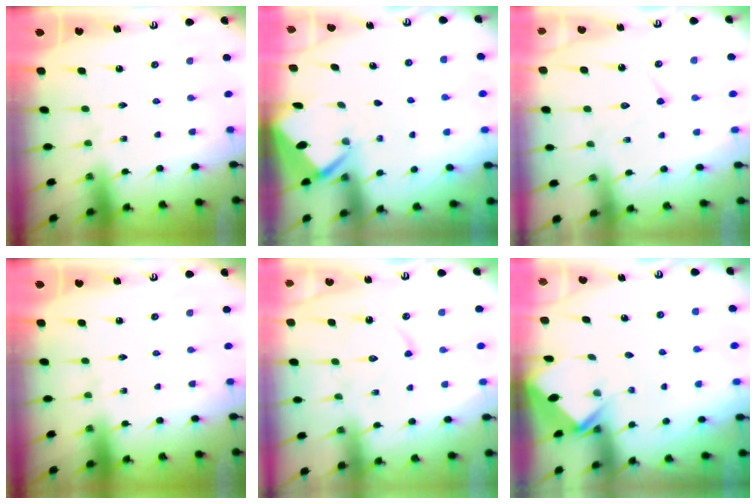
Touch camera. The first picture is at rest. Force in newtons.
{"total": 2.5, "press": 2.5, "slide": 0.0}
{"total": 7.1, "press": 7.1, "slide": 0.5}
{"total": 0.0}
{"total": 8.4, "press": 8.3, "slide": 0.5}
{"total": 2.7, "press": 2.7, "slide": 0.2}